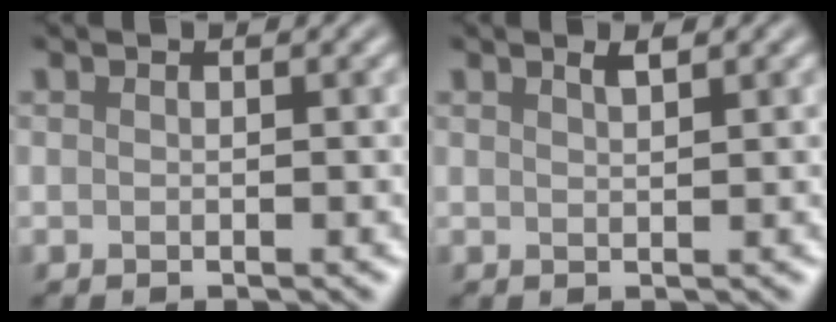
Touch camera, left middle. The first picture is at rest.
{"total": 1.0, "force": [0.7, 0.1, 0.6], "torque": [-0.012, 0.001, 0.012]}